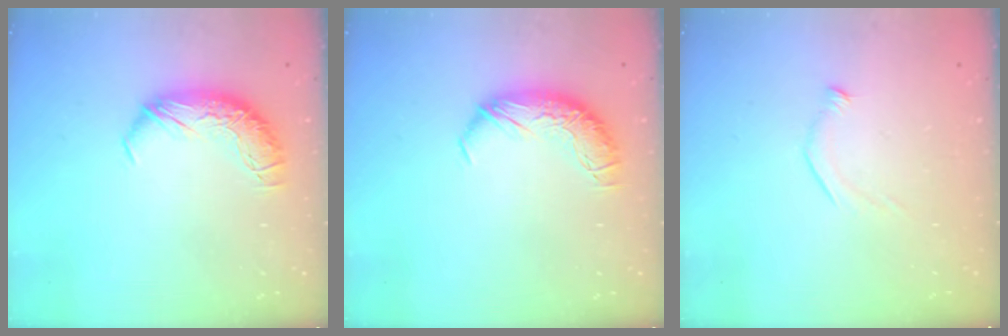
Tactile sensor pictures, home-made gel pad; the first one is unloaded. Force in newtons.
{"total": 0.0}
{"total": 7.2, "press": 7.2, "slide": 0.7}